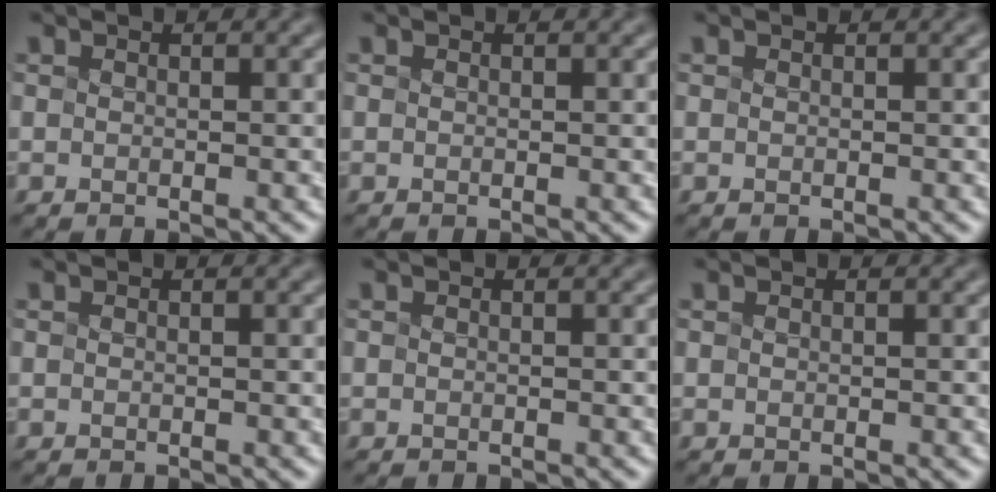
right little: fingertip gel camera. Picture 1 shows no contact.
{"total": 0.0}
{"total": 0.0}
{"total": 0.0}
{"total": 0.7, "force": [-0.7, 0.1, 0.2], "torque": [0.004, -0.002, -0.011]}
{"total": 0.0}